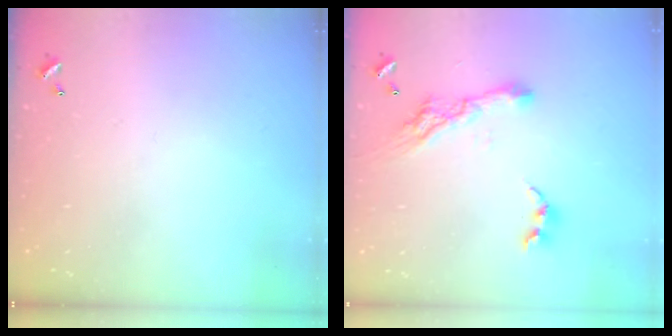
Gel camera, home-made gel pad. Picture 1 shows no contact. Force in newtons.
{"total": 9.2, "press": 9.1, "slide": 1.0}